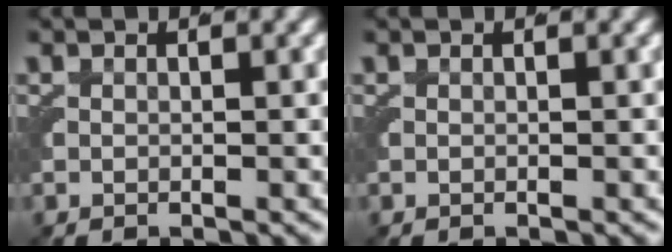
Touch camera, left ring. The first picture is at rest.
{"total": 0.0}